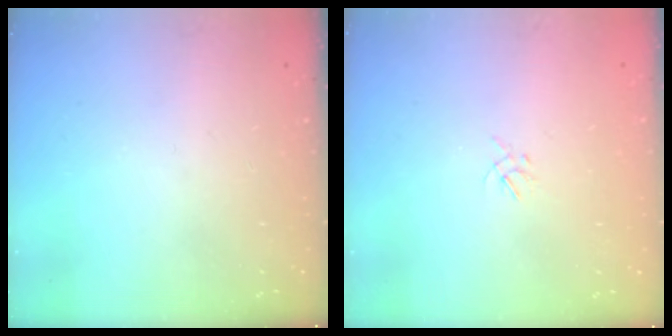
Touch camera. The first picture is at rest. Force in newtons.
{"total": 1.1, "press": 1.0, "slide": 0.4}